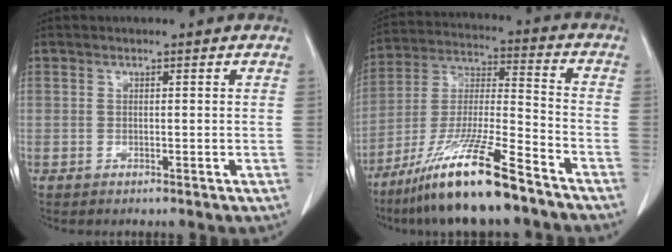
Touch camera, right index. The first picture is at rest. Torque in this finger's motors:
{"motor_torque": [1.54, -0.60, 0.45, 0.13]}